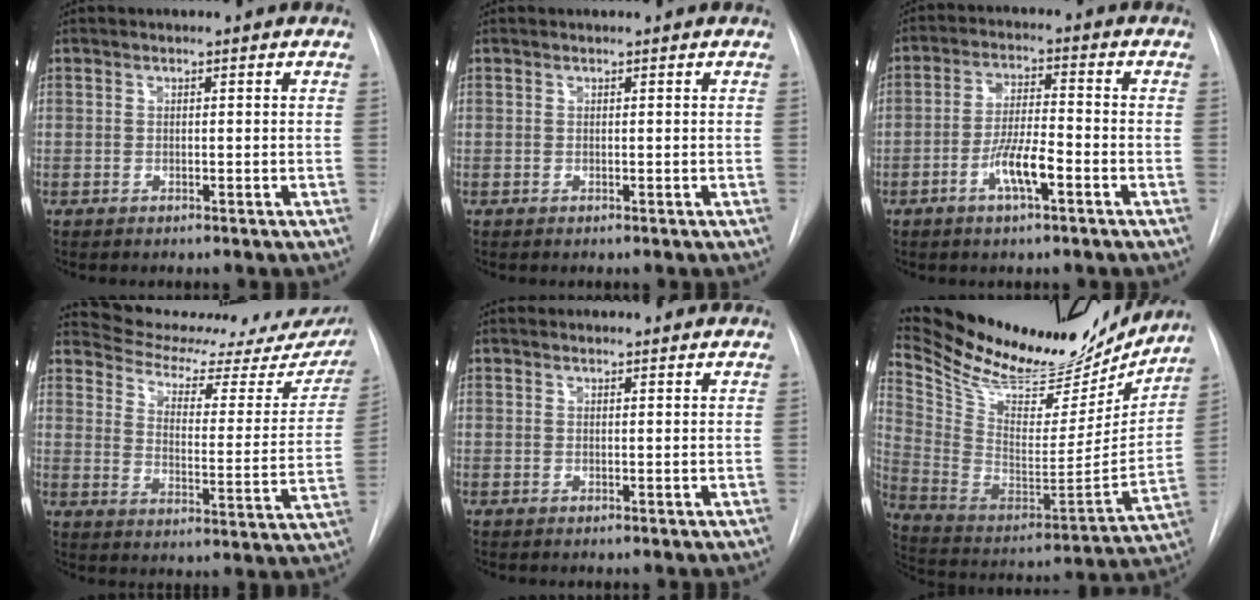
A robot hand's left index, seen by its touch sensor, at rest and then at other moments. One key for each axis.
{"total": 0.0}
{"total": 6.5, "fx": -3.4, "fy": 1.1, "fz": 5.5, "tx": -0.108, "ty": -0.004, "tz": -0.063}
{"total": 21.8, "fx": 20.2, "fy": 3.9, "fz": 7.2, "tx": -0.098, "ty": -0.072, "tz": 0.252}
{"total": 2.5, "fx": 2.4, "fy": 0.4, "fz": 0.2, "tx": -0.007, "ty": 0.012, "tz": 0.026}
{"total": 30.0, "fx": 26.0, "fy": 8.1, "fz": 12.7, "tx": -0.232, "ty": -0.048, "tz": 0.383}